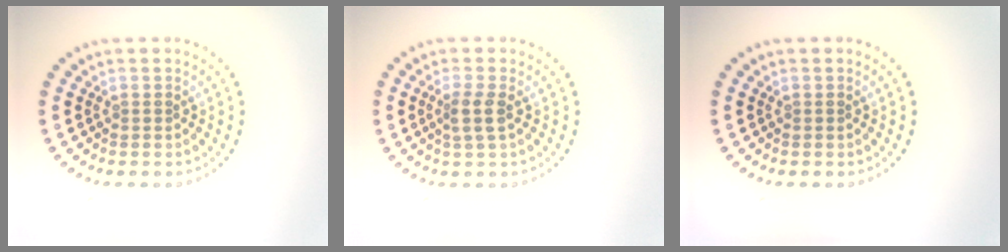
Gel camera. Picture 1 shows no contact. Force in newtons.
{"total": 1.8, "press": 1.5, "slide": 1.0}
{"total": 0.0}